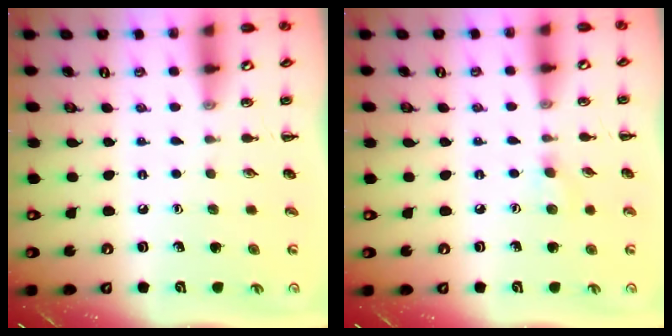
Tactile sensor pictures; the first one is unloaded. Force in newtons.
{"total": 5.2, "press": 4.8, "slide": 2.0}